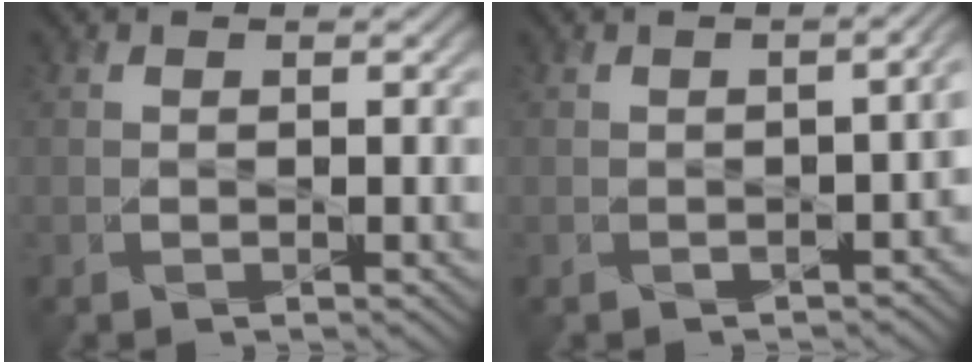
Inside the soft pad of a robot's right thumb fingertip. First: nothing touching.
{"total": 3.4, "force": [-1.2, 1.4, 2.8], "torque": [-0.032, -0.007, -0.009]}